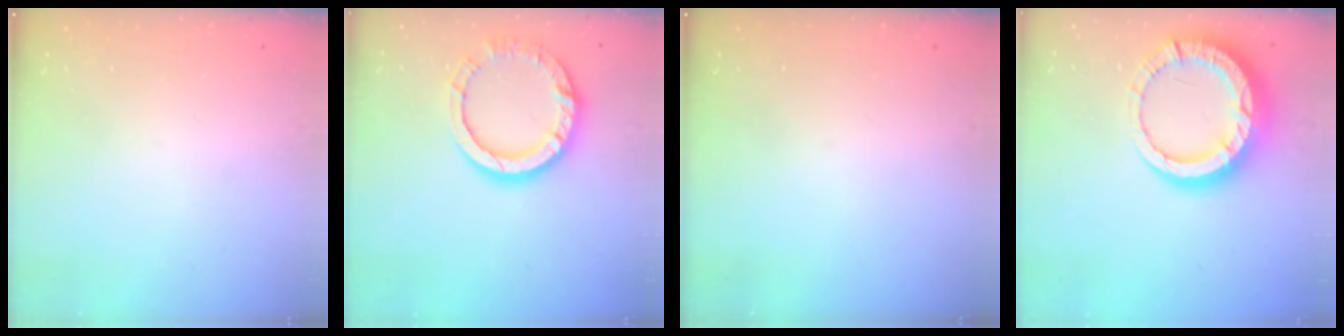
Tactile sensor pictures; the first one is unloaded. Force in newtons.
{"total": 13.4, "press": 13.4, "slide": 1.4}
{"total": 0.0}
{"total": 15.9, "press": 15.9, "slide": 1.5}